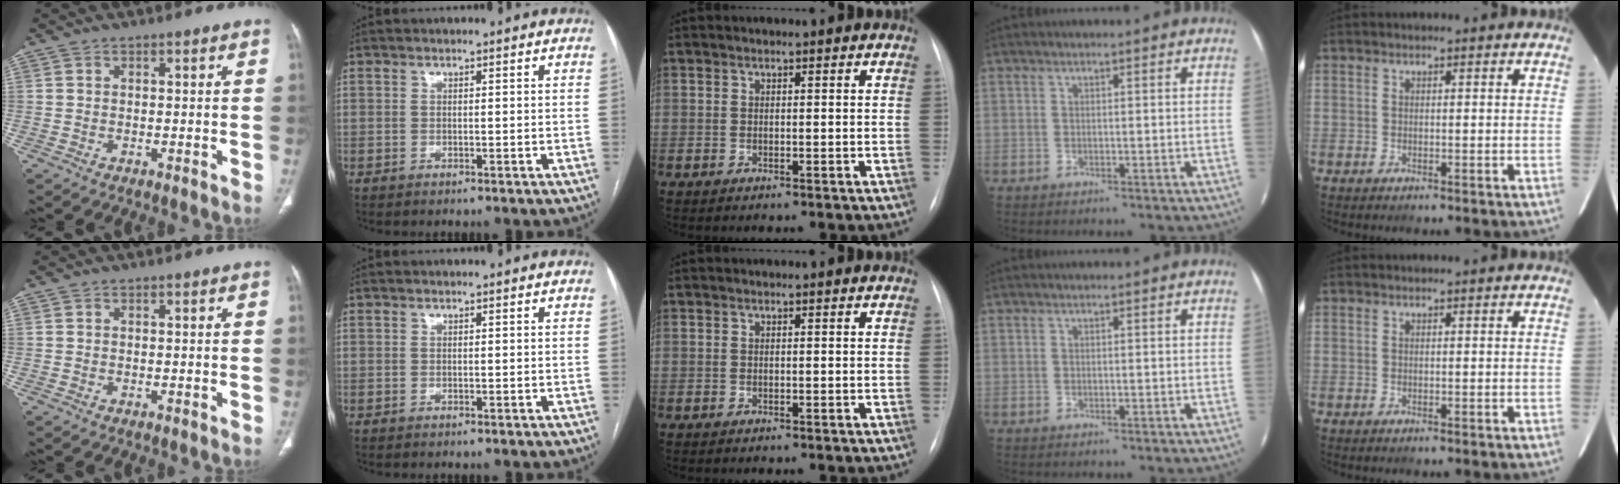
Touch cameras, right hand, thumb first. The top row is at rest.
{}